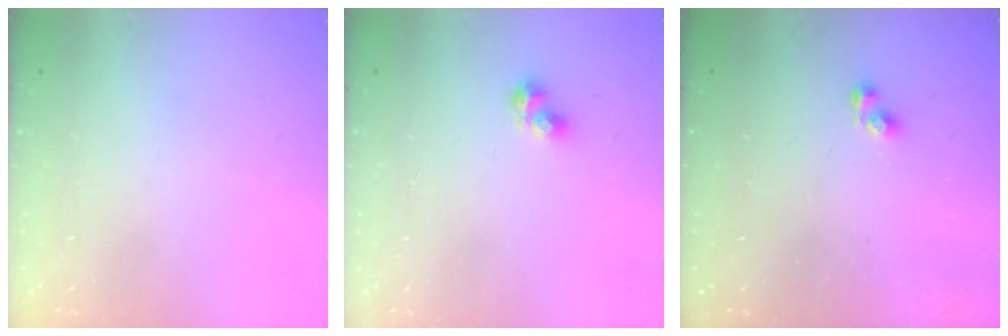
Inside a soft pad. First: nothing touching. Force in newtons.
{"total": 3.5, "press": 3.5, "slide": 0.3}
{"total": 2.3, "press": 2.2, "slide": 0.3}